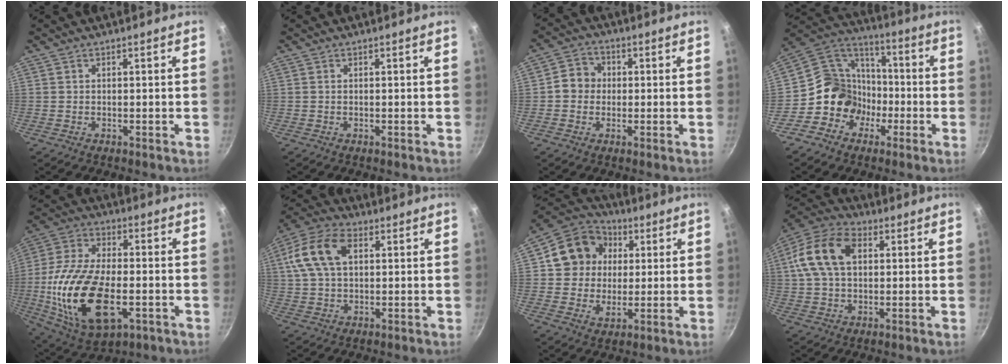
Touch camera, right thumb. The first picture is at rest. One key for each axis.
{"total": 0.0}
{"total": 5.4, "fx": 0.0, "fy": 5.0, "fz": 2.2, "tx": -0.008, "ty": 0.012, "tz": -0.016}
{"total": 12.7, "fx": -4.2, "fy": 11.3, "fz": 3.8, "tx": -0.011, "ty": 0.054, "tz": -0.089}
{"total": 23.1, "fx": -4.6, "fy": 12.1, "fz": 19.1, "tx": -0.383, "ty": 0.011, "tz": -0.076}
{"total": 12.8, "fx": 3.3, "fy": 8.0, "fz": 9.4, "tx": -0.175, "ty": 0.016, "tz": 0.048}
{"total": 13.7, "fx": 3.3, "fy": 11.7, "fz": 6.2, "tx": -0.082, "ty": 0.006, "tz": 0.042}
{"total": 14.1, "fx": 3.0, "fy": 9.2, "fz": 10.2, "tx": -0.181, "ty": 0.020, "tz": 0.040}